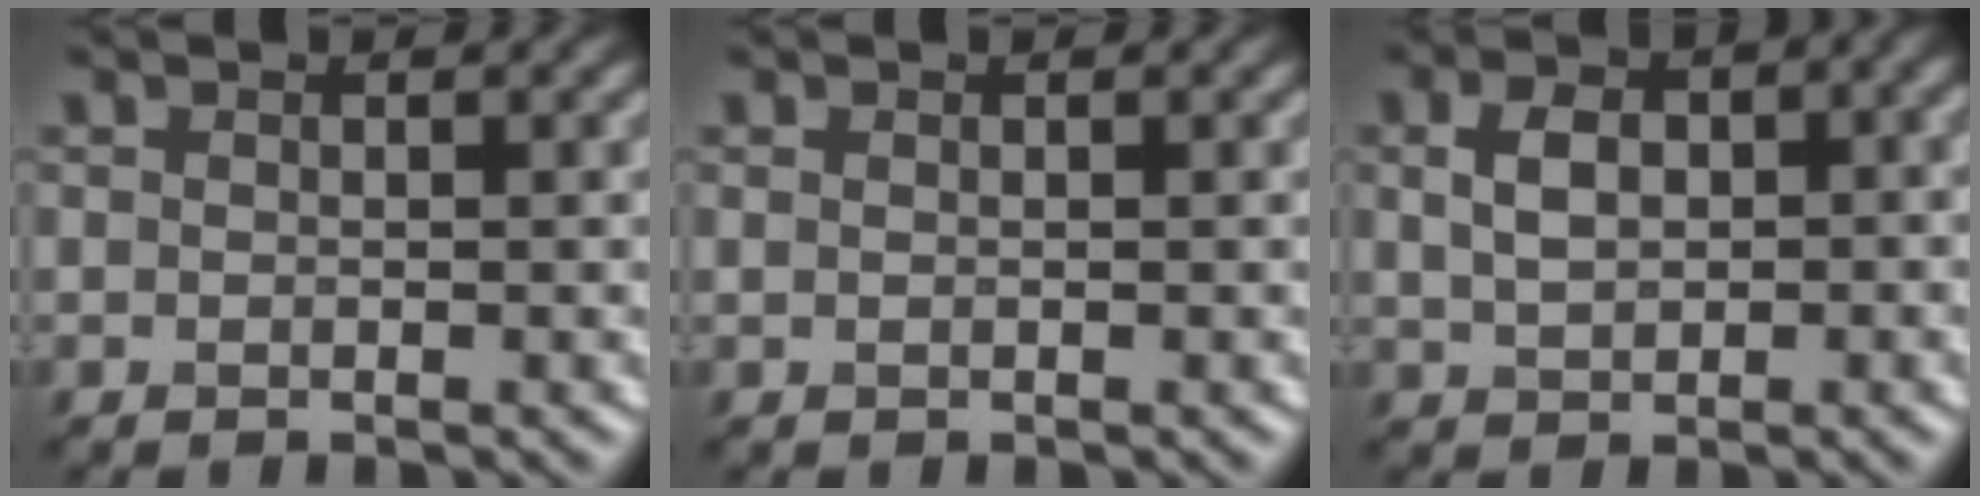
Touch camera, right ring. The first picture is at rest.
{"total": 0.0}
{"total": 5.0, "force": [0.7, 3.3, 3.8], "torque": [-0.074, 0.013, 0.021]}